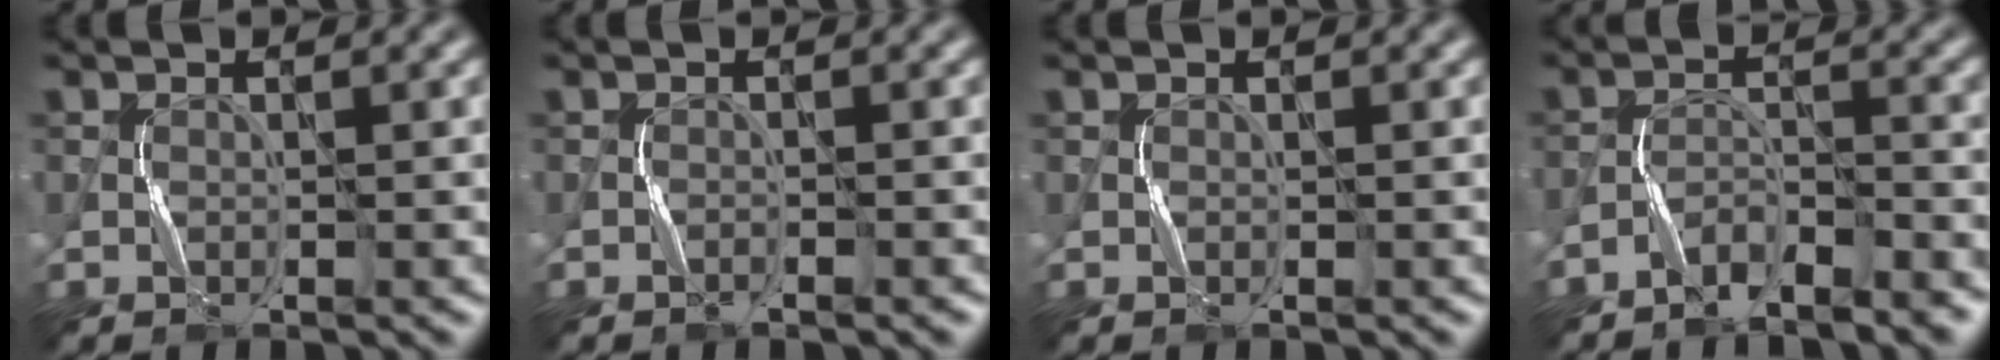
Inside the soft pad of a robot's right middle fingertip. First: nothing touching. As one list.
[{"total": 0.5, "force": [-0.5, -0.1, 0.2], "torque": [-0.005, 0.001, -0.008]}, {"total": 0.0}, {"total": 3.6, "force": [-3.2, 0.6, 1.5], "torque": [-0.030, 0.004, -0.061]}]